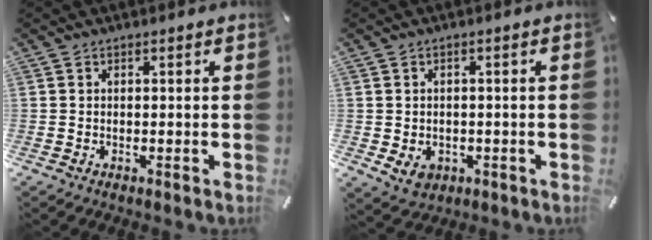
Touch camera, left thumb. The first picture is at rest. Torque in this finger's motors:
{"motor_torque": [0.75, 0.84, 0.03, -0.10, 0.17]}